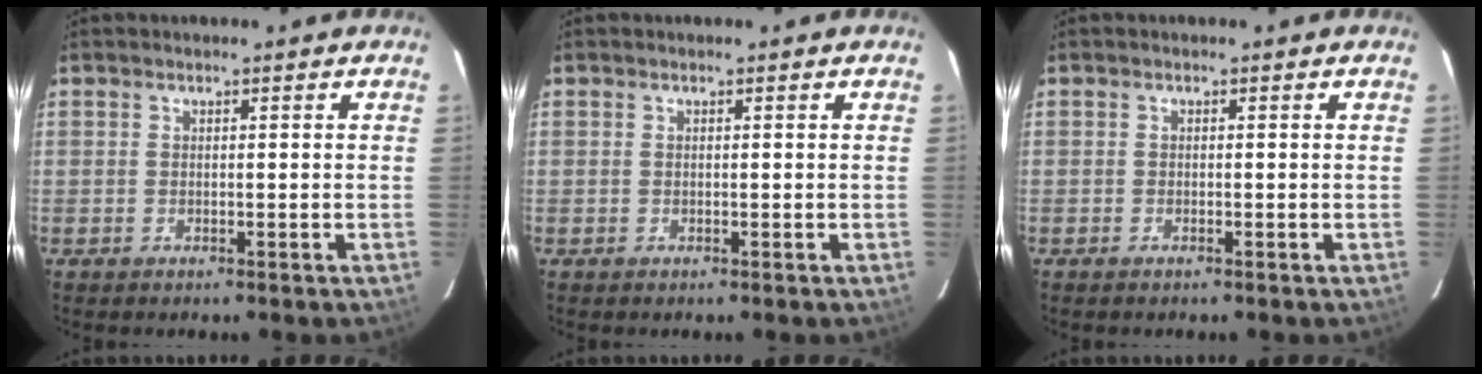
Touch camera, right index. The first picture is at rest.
{"total": 0.0}
{"total": 0.0}